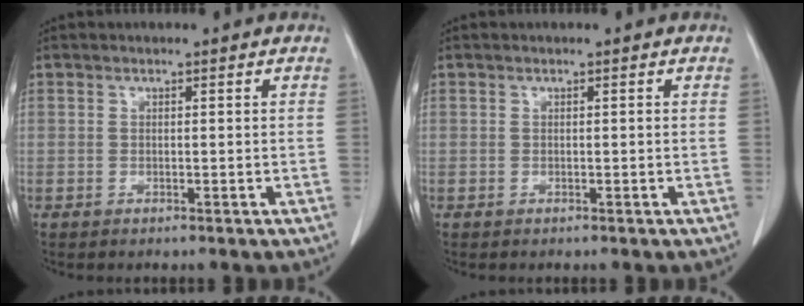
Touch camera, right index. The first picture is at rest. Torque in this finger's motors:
{"motor_torque": [0.13, -0.07, 0.02, 0.00]}